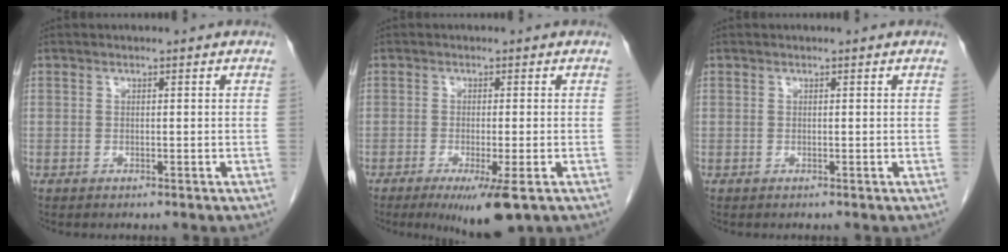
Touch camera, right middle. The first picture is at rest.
{"total": 6.9, "force": [-3.9, 0.6, 5.6], "torque": [-0.086, -0.021, -0.058]}
{"total": 0.0}